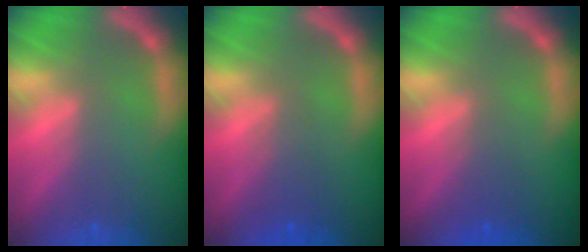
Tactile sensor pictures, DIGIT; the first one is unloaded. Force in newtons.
{"total": 2.5}
{"total": 2.0}